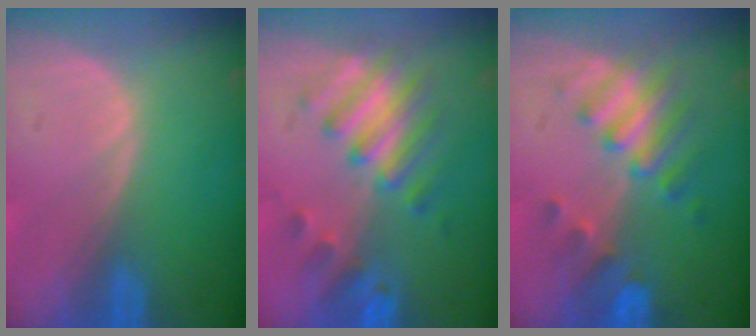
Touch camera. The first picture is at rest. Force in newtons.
{"total": 7.2, "press": 7.0, "slide": 1.4}
{"total": 7.6, "press": 6.7, "slide": 3.6}